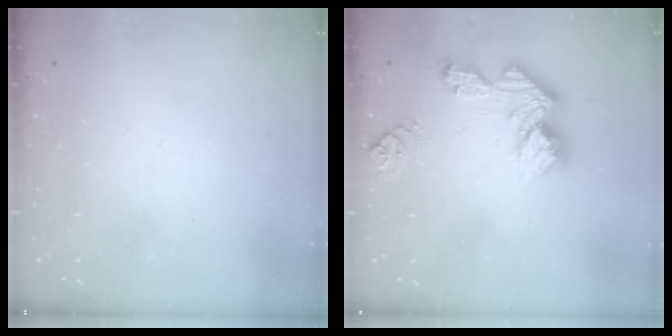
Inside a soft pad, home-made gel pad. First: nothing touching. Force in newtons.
{"total": 12.0, "press": 12.0, "slide": 1.0}